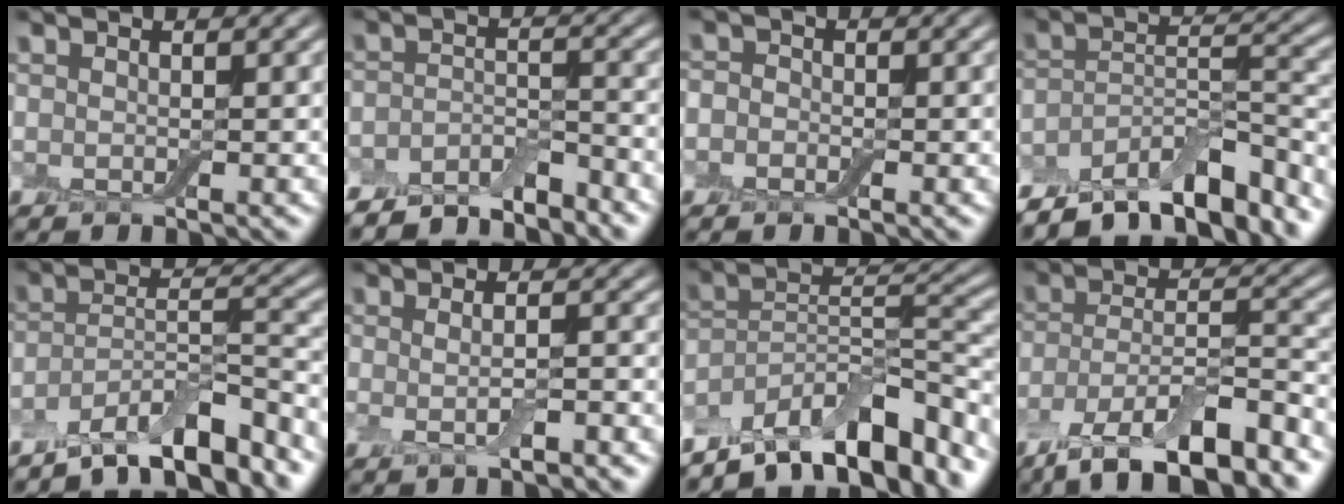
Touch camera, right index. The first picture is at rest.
{"total": 5.4, "force": [-4.9, 1.4, 1.6], "torque": [-0.026, -0.002, -0.085]}
{"total": 1.4, "force": [-0.7, 1.1, 0.5], "torque": [-0.001, 0.001, -0.025]}
{"total": 10.5, "force": [-8.5, 3.4, 5.0], "torque": [-0.079, 0.013, -0.146]}
{"total": 8.4, "force": [-6.7, 2.1, 4.4], "torque": [-0.066, 0.000, -0.119]}
{"total": 2.5, "force": [-0.5, 0.6, 2.4], "torque": [-0.049, -0.006, -0.010]}
{"total": 12.1, "force": [-9.2, 4.4, 6.6], "torque": [-0.104, 0.024, -0.166]}
{"total": 11.4, "force": [-8.5, 3.8, 6.7], "torque": [-0.125, 0.003, -0.146]}